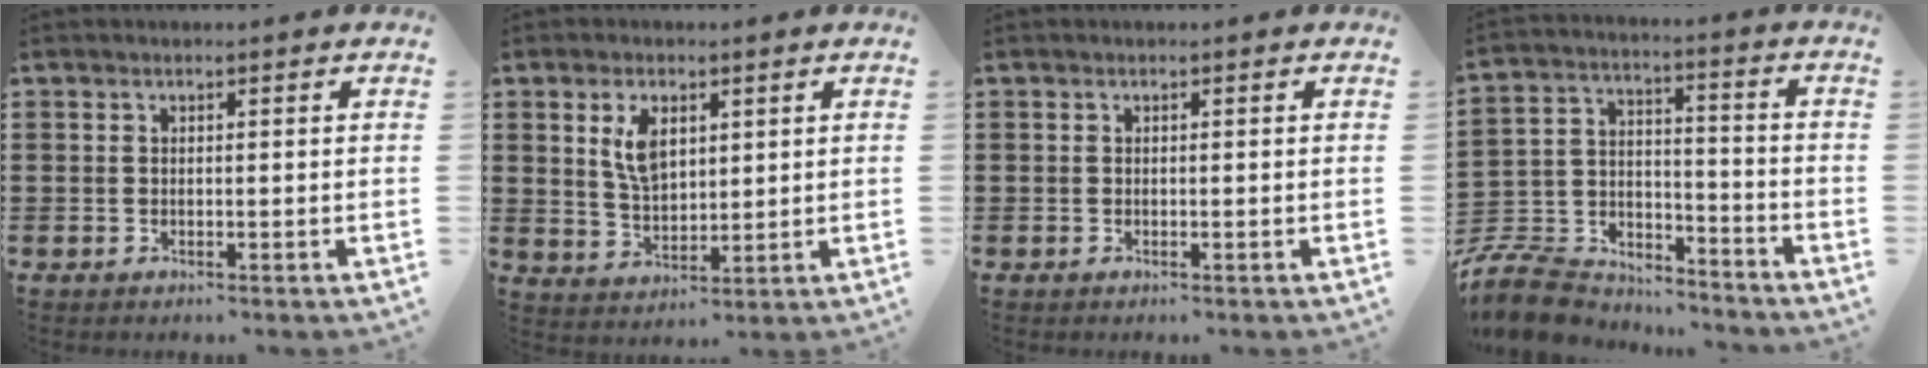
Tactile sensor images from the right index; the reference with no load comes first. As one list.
[{"total": 6.0, "force": [2.2, 3.3, 4.4], "torque": [-0.091, 0.008, 0.037]}, {"total": 0.0}, {"total": 10.0, "force": [-9.2, 3.0, 2.2], "torque": [-0.066, 0.020, -0.187]}]